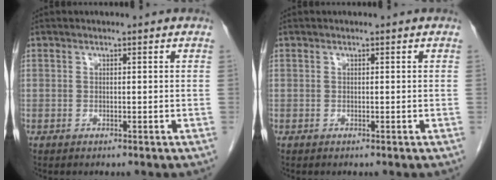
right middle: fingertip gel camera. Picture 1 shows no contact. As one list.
[{"total": 0.0}]